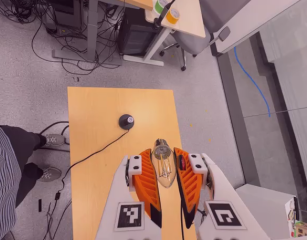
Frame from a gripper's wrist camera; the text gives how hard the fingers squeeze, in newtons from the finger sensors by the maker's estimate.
{"total": 21.2, "left": 25.6, "right": 16.7}